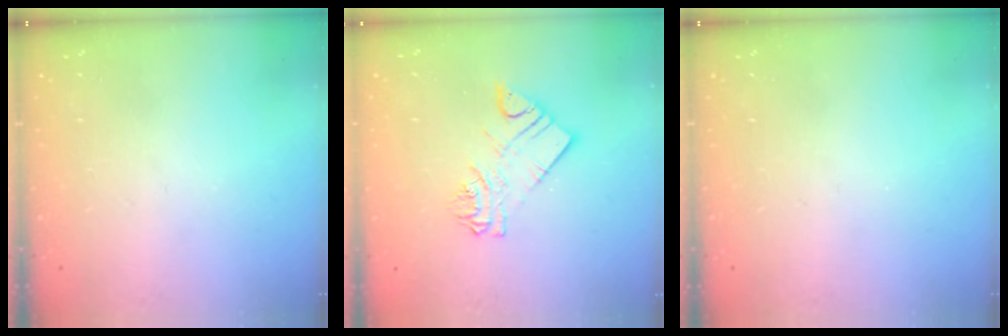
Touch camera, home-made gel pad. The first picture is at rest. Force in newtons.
{"total": 8.0, "press": 8.0, "slide": 0.4}
{"total": 0.0}